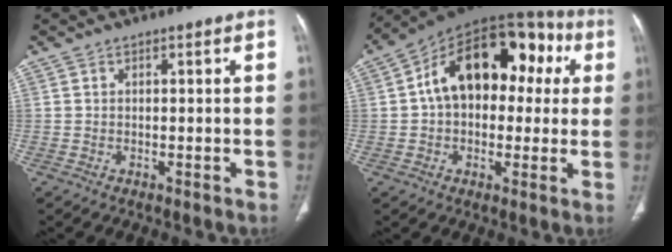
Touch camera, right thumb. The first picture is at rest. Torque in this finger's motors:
{"motor_torque": [1.94, 3.07, 1.30, -0.51, 0.21]}